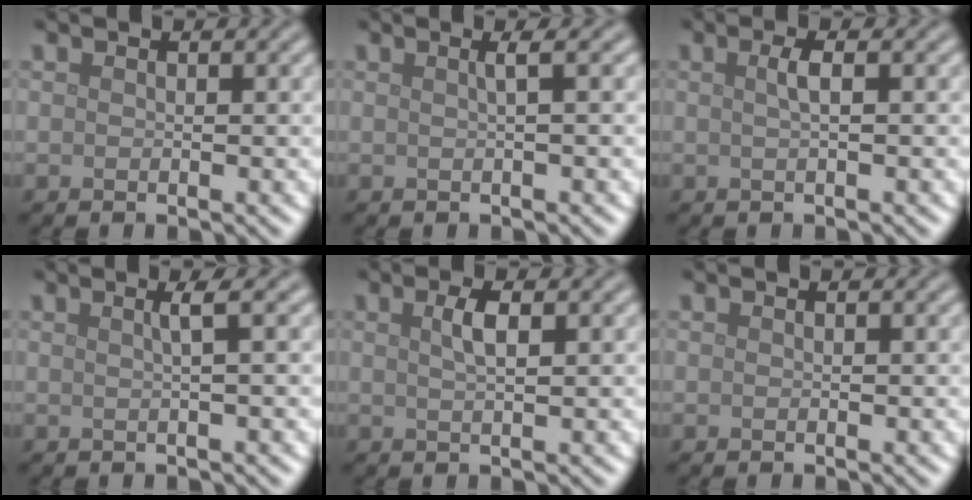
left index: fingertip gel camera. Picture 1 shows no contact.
{"total": 1.7, "force": [0.3, 0.5, 1.6], "torque": [-0.020, 0.007, -0.003]}
{"total": 1.6, "force": [0.3, 0.4, 1.5], "torque": [-0.026, 0.006, 0.002]}
{"total": 1.9, "force": [0.5, 0.4, 1.8], "torque": [-0.026, 0.008, 0.003]}
{"total": 2.1, "force": [0.8, 0.6, 1.8], "torque": [-0.030, 0.005, 0.011]}
{"total": 0.0}